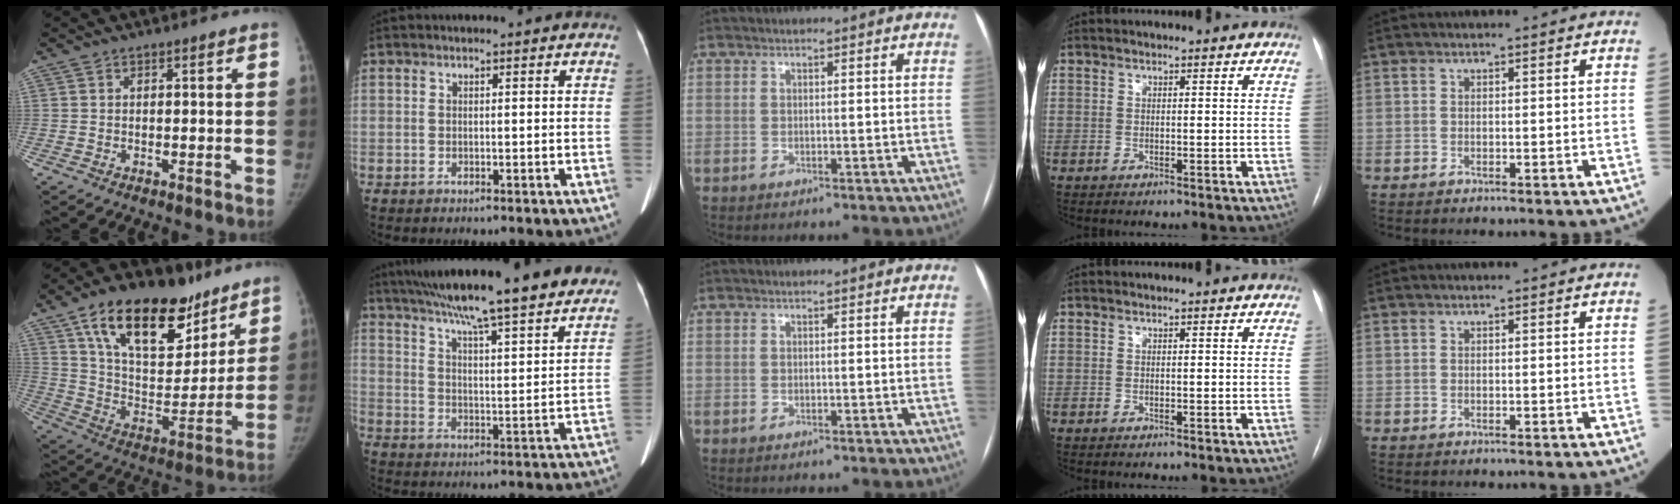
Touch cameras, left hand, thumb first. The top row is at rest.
{"thumb": {"total": 26.2, "force": [15.8, 13.4, 16.1], "torque": [-0.219, -0.038, 0.265]}, "index": {"total": 26.5, "force": [23.0, 2.1, 13.0], "torque": [-0.205, -0.011, 0.309]}}